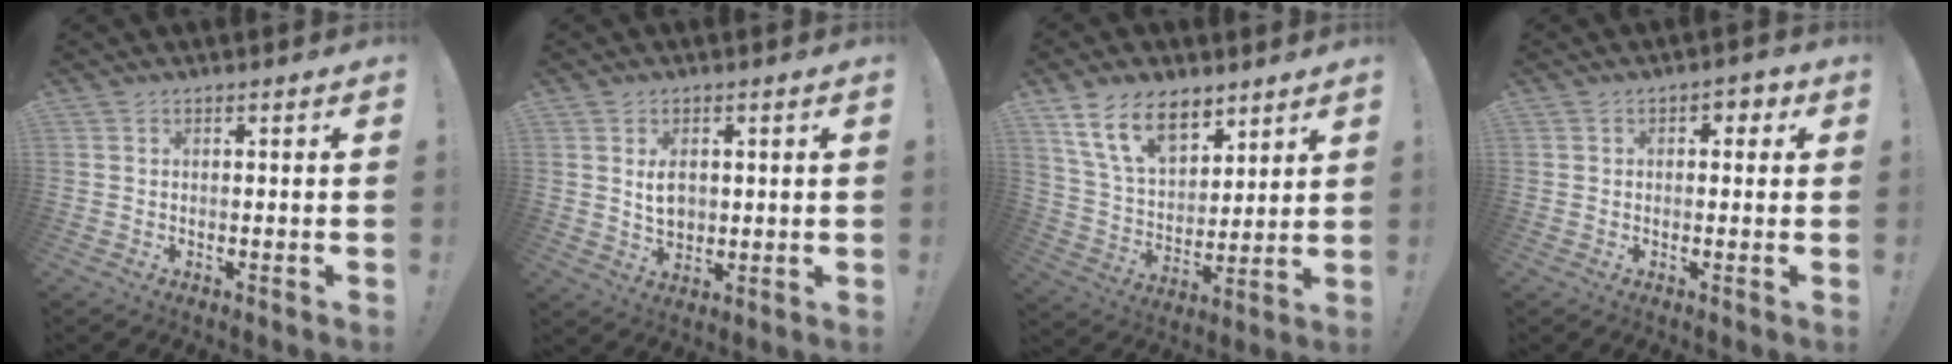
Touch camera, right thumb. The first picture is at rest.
{"total": 5.5, "force": [1.1, 4.3, 3.3], "torque": [-0.037, -0.005, 0.019]}
{"total": 16.3, "force": [9.9, 9.2, 9.1], "torque": [-0.160, -0.046, 0.187]}
{"total": 2.6, "force": [-0.1, 2.0, 1.6], "torque": [-0.012, 0.003, -0.008]}